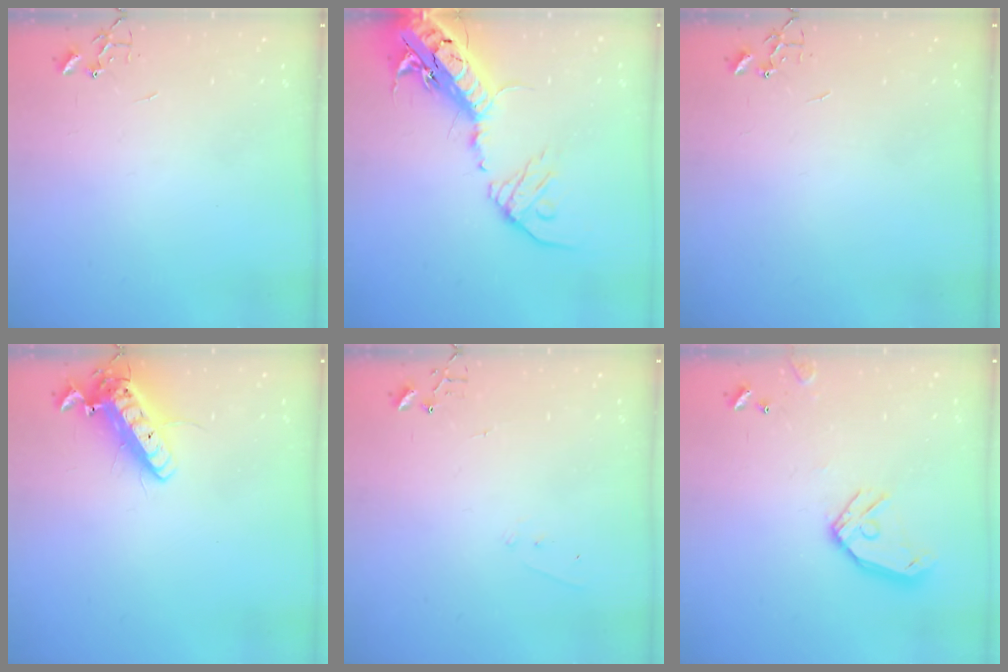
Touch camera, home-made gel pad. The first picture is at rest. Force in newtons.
{"total": 23.9, "press": 23.3, "slide": 5.5}
{"total": 0.0}
{"total": 14.4, "press": 14.1, "slide": 2.7}
{"total": 4.0, "press": 4.0, "slide": 0.2}
{"total": 13.0, "press": 12.9, "slide": 1.9}